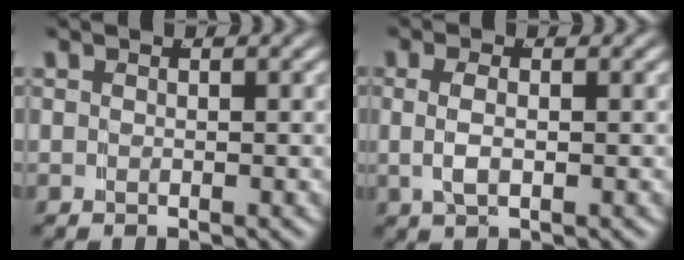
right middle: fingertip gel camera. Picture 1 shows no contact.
{"total": 2.4, "force": [0.2, 1.1, 2.1], "torque": [-0.044, 0.000, 0.003]}